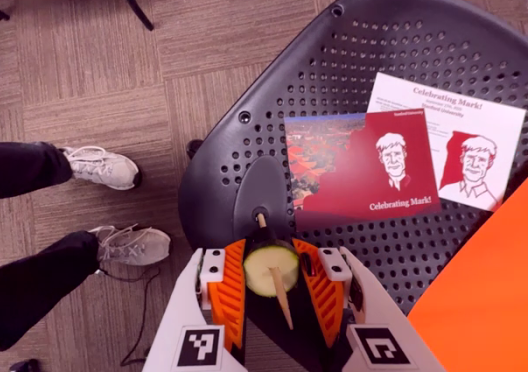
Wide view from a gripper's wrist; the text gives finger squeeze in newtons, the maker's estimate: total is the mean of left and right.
{"total": 14.4, "left": 14.5, "right": 14.4}